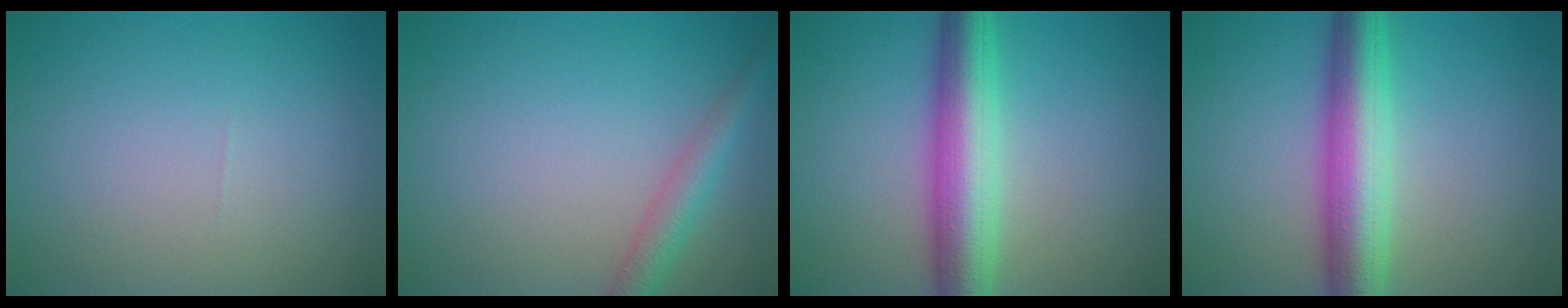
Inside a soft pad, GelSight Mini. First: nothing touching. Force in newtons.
{"total": 2.8, "press": 2.8, "slide": 0.1}
{"total": 7.1, "press": 7.1, "slide": 0.0}
{"total": 7.1, "press": 7.1, "slide": 0.0}